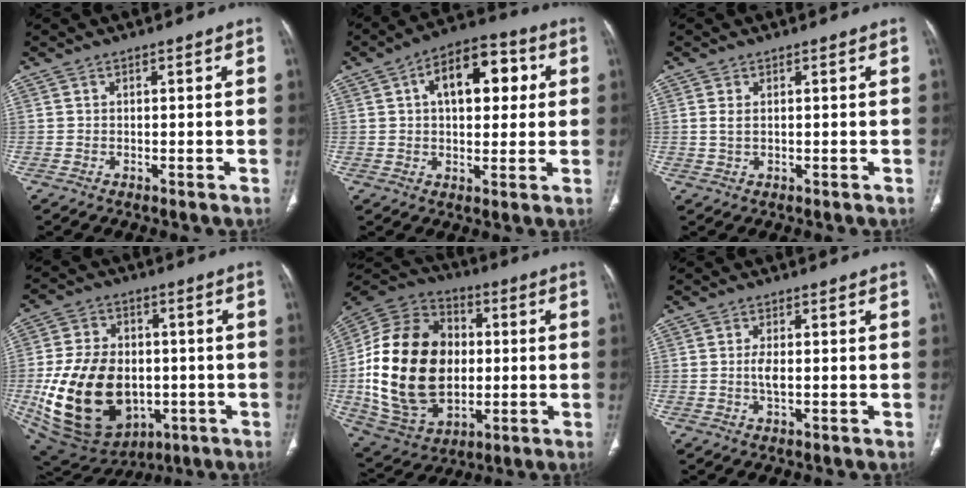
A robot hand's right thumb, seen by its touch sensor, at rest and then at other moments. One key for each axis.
{"total": 13.5, "fx": 3.4, "fy": 7.6, "fz": 10.6, "tx": -0.124, "ty": 0.019, "tz": 0.045}
{"total": 1.8, "fx": 0.4, "fy": 1.0, "fz": 1.5, "tx": -0.036, "ty": 0.002, "tz": 0.011}
{"total": 23.4, "fx": -3.2, "fy": 16.5, "fz": 16.2, "tx": -0.283, "ty": 0.001, "tz": -0.021}
{"total": 27.8, "fx": -0.3, "fy": 19.5, "fz": 19.8, "tx": -0.367, "ty": 0.007, "tz": 0.011}
{"total": 2.4, "fx": -0.1, "fy": 0.9, "fz": 2.3, "tx": -0.049, "ty": -0.003, "tz": -0.002}